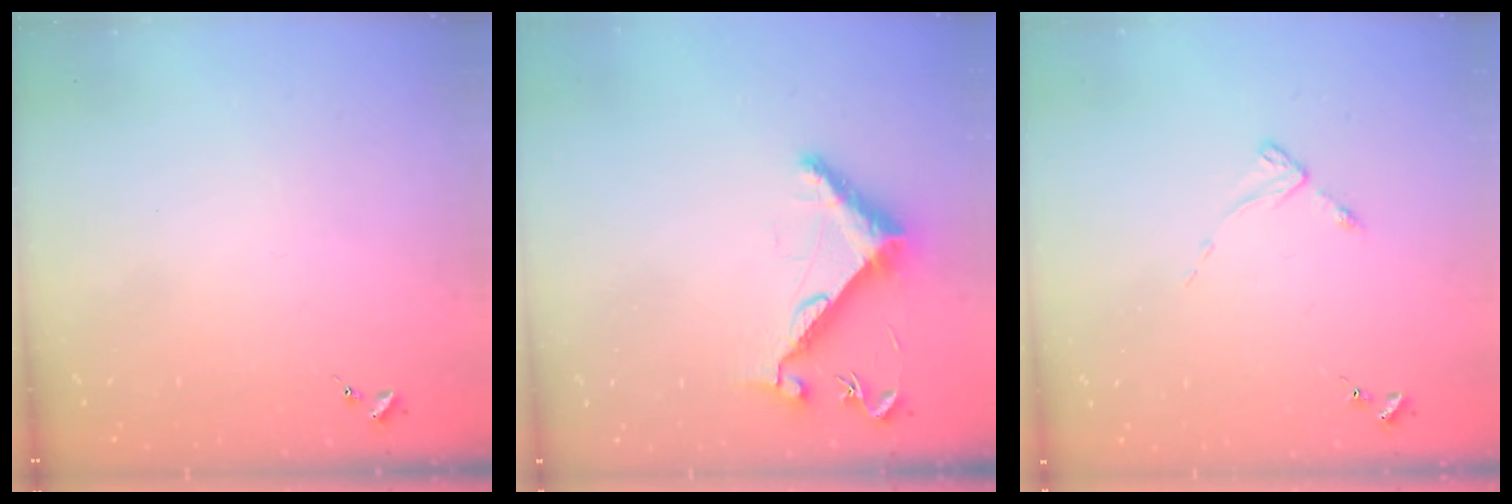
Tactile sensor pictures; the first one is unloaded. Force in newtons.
{"total": 8.6, "press": 8.6, "slide": 0.7}
{"total": 2.8, "press": 2.8, "slide": 0.3}